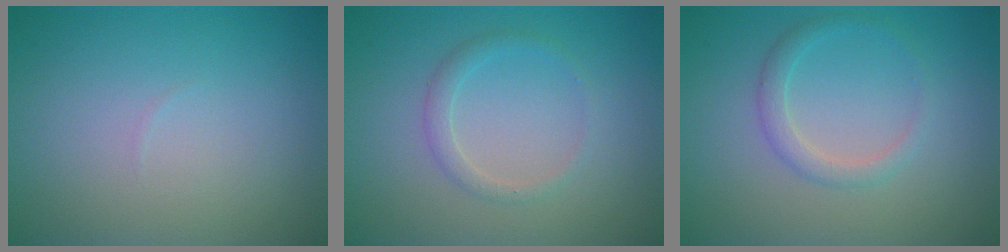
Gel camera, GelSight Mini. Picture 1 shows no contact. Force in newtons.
{"total": 1.5, "press": 1.4, "slide": 0.0}
{"total": 1.8, "press": 1.8, "slide": 0.2}